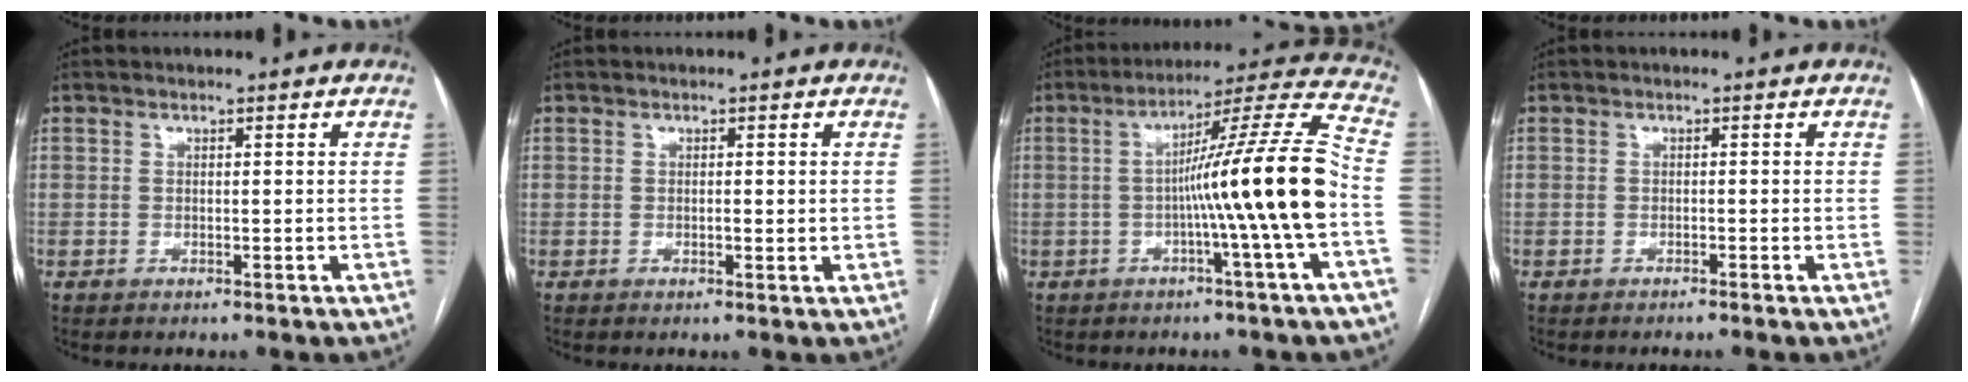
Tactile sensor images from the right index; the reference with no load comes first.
{"total": 1.1, "force": [0.0, 0.4, 1.0], "torque": [-0.014, -0.001, 0.001]}
{"total": 15.3, "force": [-2.9, -2.4, 14.8], "torque": [-0.221, 0.010, -0.055]}
{"total": 0.8, "force": [-0.6, -0.3, 0.3], "torque": [-0.008, 0.003, -0.013]}